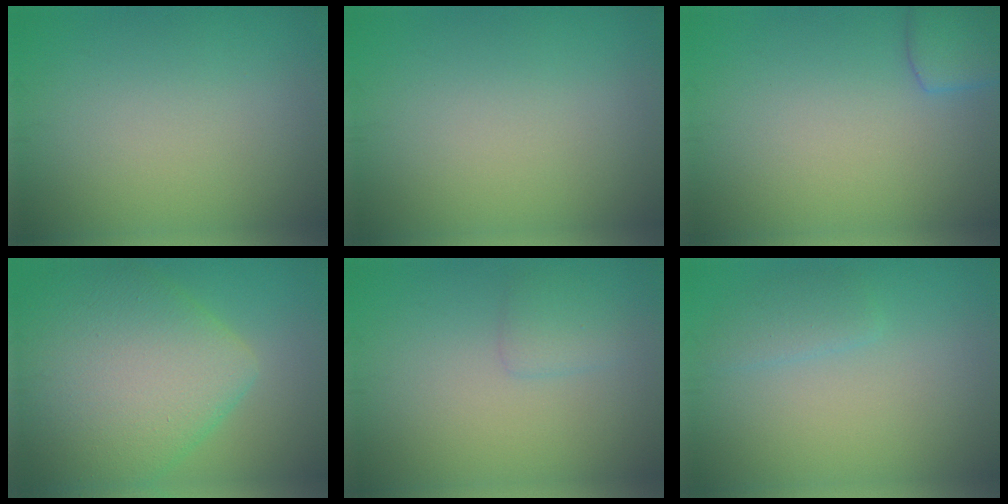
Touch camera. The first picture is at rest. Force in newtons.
{"total": 0.0}
{"total": 2.7, "press": 2.7, "slide": 0.1}
{"total": 11.1, "press": 11.1, "slide": 0.4}
{"total": 1.4, "press": 1.4, "slide": 0.1}
{"total": 1.6, "press": 1.6, "slide": 0.0}